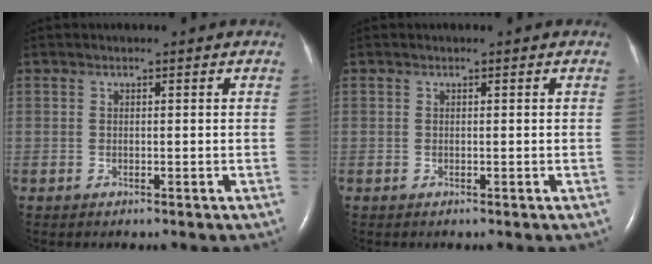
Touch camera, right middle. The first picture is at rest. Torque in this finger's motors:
{"motor_torque": [0.00, 0.00, 0.00, 0.01]}